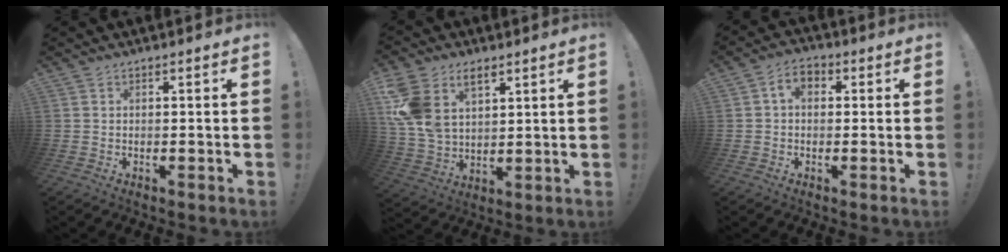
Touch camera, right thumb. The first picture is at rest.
{"total": 13.9, "force": [6.9, 9.2, 7.7], "torque": [-0.157, -0.038, 0.135]}
{"total": 4.7, "force": [0.6, 3.3, 3.3], "torque": [-0.056, 0.009, 0.013]}